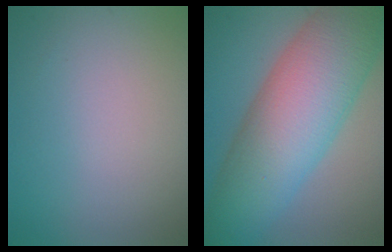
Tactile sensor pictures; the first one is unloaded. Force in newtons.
{"total": 12.4, "press": 12.4, "slide": 0.4}